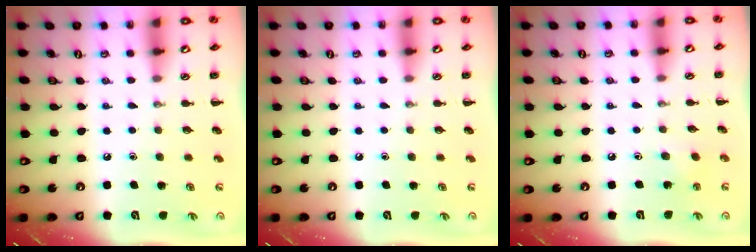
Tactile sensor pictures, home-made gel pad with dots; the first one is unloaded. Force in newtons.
{"total": 0.0}
{"total": 1.9, "press": 1.8, "slide": 0.7}